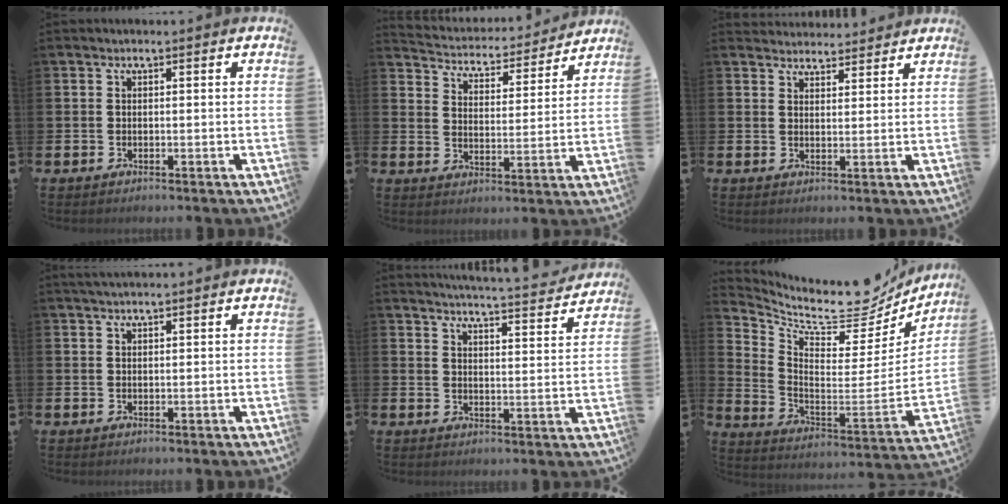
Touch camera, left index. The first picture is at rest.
{"total": 4.5, "force": [4.4, 1.0, 0.3], "torque": [-0.029, -0.042, 0.069]}
{"total": 3.5, "force": [3.4, 0.8, -0.4], "torque": [-0.001, -0.017, 0.063]}
{"total": 1.4, "force": [1.3, 0.2, 0.6], "torque": [-0.012, 0.004, 0.024]}
{"total": 5.0, "force": [4.9, -0.4, 0.6], "torque": [-0.019, -0.041, 0.082]}
{"total": 8.4, "force": [7.1, 3.3, 3.0], "torque": [-0.073, -0.074, 0.113]}